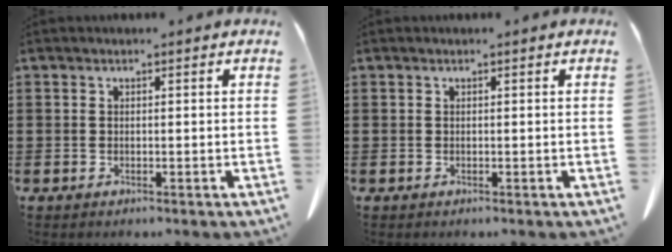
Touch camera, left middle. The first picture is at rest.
{"total": 0.0}